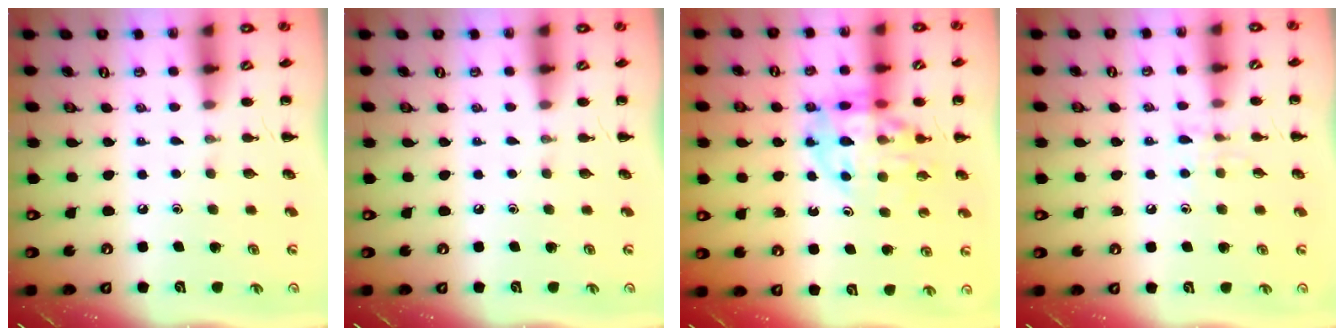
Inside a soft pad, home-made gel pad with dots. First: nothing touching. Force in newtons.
{"total": 0.0}
{"total": 14.7, "press": 14.3, "slide": 3.6}
{"total": 5.8, "press": 5.7, "slide": 1.0}